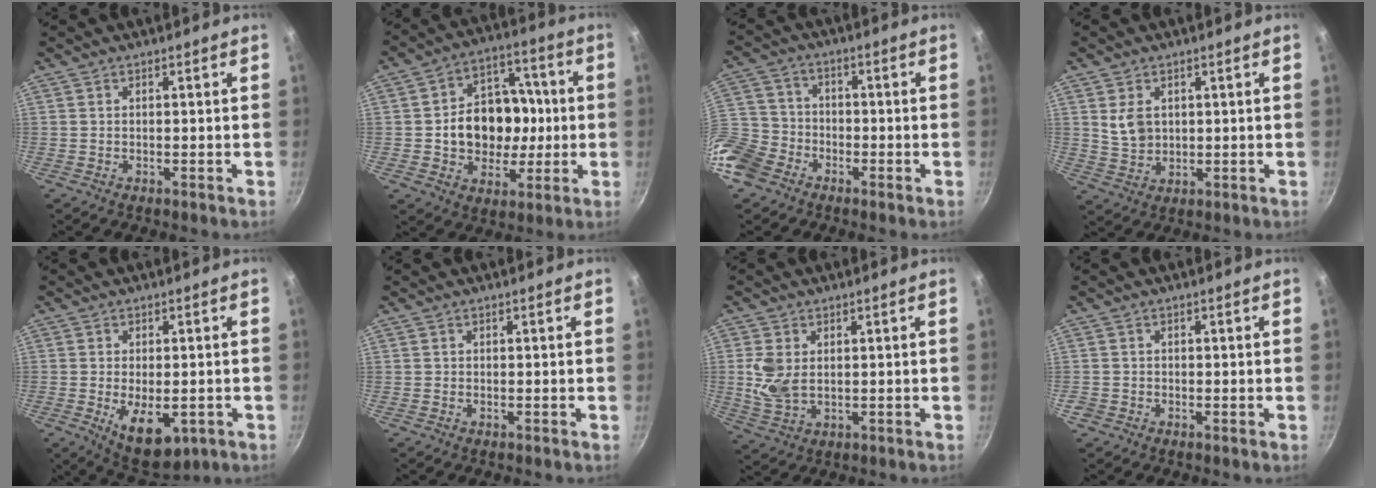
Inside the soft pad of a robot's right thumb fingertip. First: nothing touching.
{"total": 15.7, "force": [-0.5, 11.9, 10.2], "torque": [-0.106, 0.034, -0.003]}
{"total": 11.5, "force": [-6.6, 8.4, 4.3], "torque": [-0.093, 0.036, -0.137]}
{"total": 4.8, "force": [1.4, 3.5, 2.9], "torque": [-0.042, -0.010, 0.036]}
{"total": 9.5, "force": [-2.8, 5.0, 7.6], "torque": [-0.108, -0.008, -0.030]}
{"total": 0.0}
{"total": 6.4, "force": [0.8, 4.2, 4.9], "torque": [-0.107, -0.005, 0.024]}
{"total": 1.3, "force": [-0.7, 1.1, 0.2], "torque": [0.001, 0.003, -0.017]}